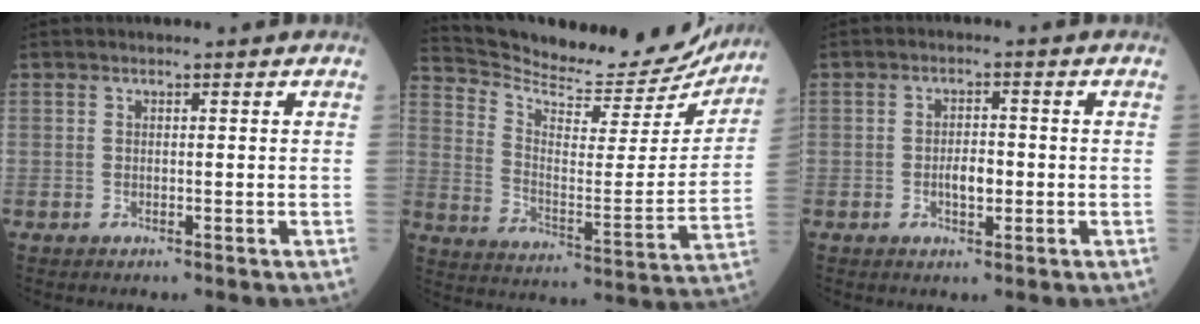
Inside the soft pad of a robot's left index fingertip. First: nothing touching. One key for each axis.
{"total": 22.9, "fx": 21.8, "fy": 3.9, "fz": 5.7, "tx": -0.098, "ty": -0.064, "tz": 0.298}
{"total": 2.9, "fx": -0.8, "fy": 1.3, "fz": 2.5, "tx": -0.044, "ty": 0.000, "tz": -0.014}